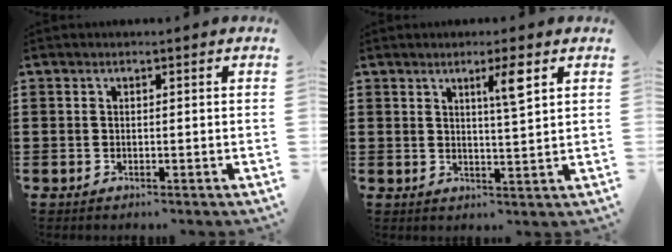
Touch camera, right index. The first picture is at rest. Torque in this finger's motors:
{"motor_torque": [0.02, 0.00, 0.19, 0.04]}